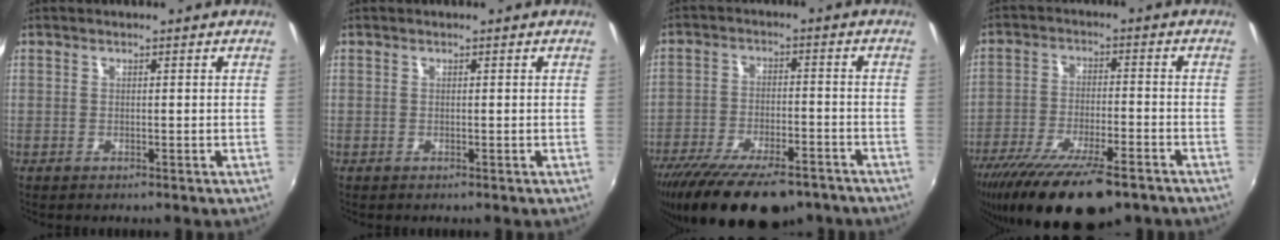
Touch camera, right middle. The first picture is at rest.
{"total": 0.0}
{"total": 19.1, "force": [-14.4, 6.7, 10.6], "torque": [-0.210, -0.042, -0.218]}
{"total": 18.4, "force": [-13.5, 4.8, 11.5], "torque": [-0.224, -0.052, -0.218]}